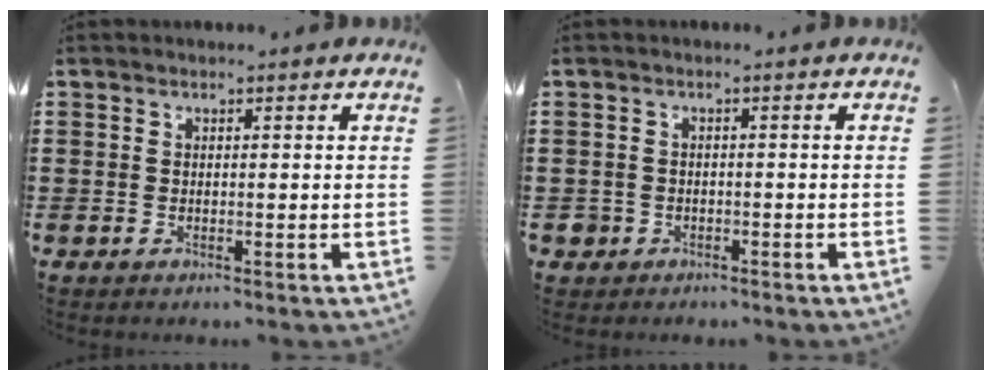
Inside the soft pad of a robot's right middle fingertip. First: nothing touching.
{"total": 1.5, "force": [-1.0, 1.1, 0.0], "torque": [-0.005, -0.001, -0.025]}